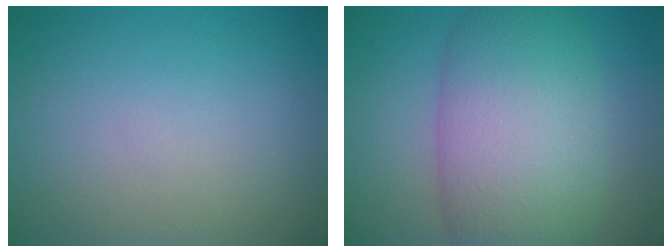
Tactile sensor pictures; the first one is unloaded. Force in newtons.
{"total": 10.5, "press": 10.5, "slide": 0.3}